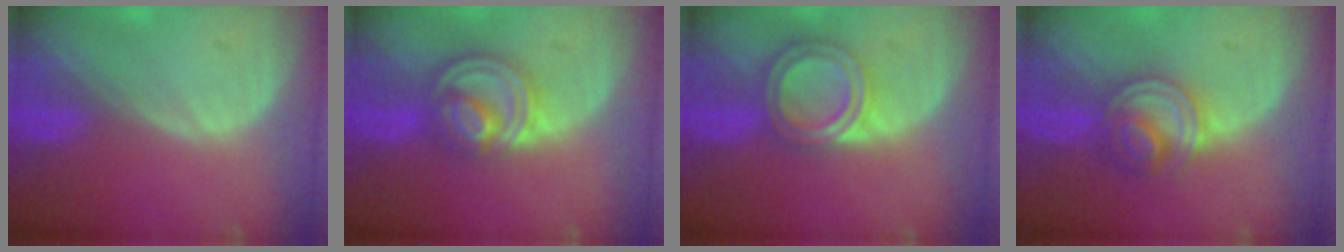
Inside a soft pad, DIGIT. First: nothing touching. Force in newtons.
{"total": 8.0, "press": 6.9, "slide": 3.9}
{"total": 6.6, "press": 5.9, "slide": 3.0}
{"total": 6.1, "press": 6.0, "slide": 0.9}